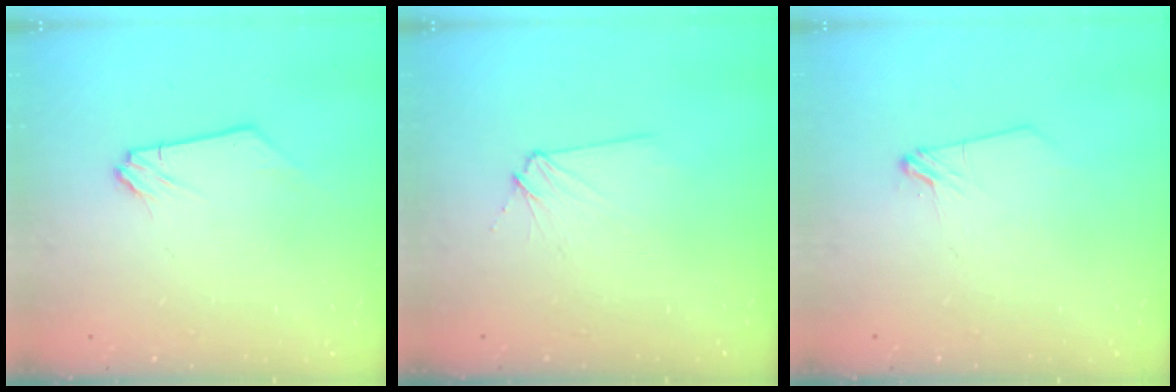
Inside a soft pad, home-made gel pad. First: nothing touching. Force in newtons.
{"total": 3.5, "press": 3.5, "slide": 0.5}
{"total": 2.0, "press": 2.0, "slide": 0.4}